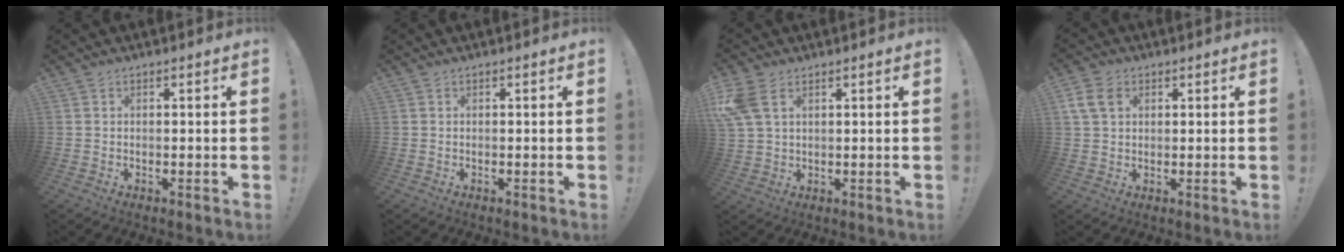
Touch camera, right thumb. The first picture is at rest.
{"total": 0.0}
{"total": 7.7, "force": [3.5, 4.5, 5.2], "torque": [-0.115, -0.008, 0.070]}
{"total": 7.5, "force": [2.5, 5.4, 4.6], "torque": [-0.090, 0.002, 0.050]}